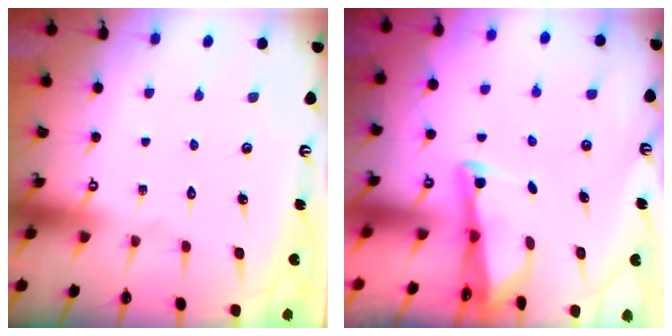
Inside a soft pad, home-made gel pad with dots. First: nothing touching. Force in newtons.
{"total": 2.5, "press": 2.5, "slide": 0.2}